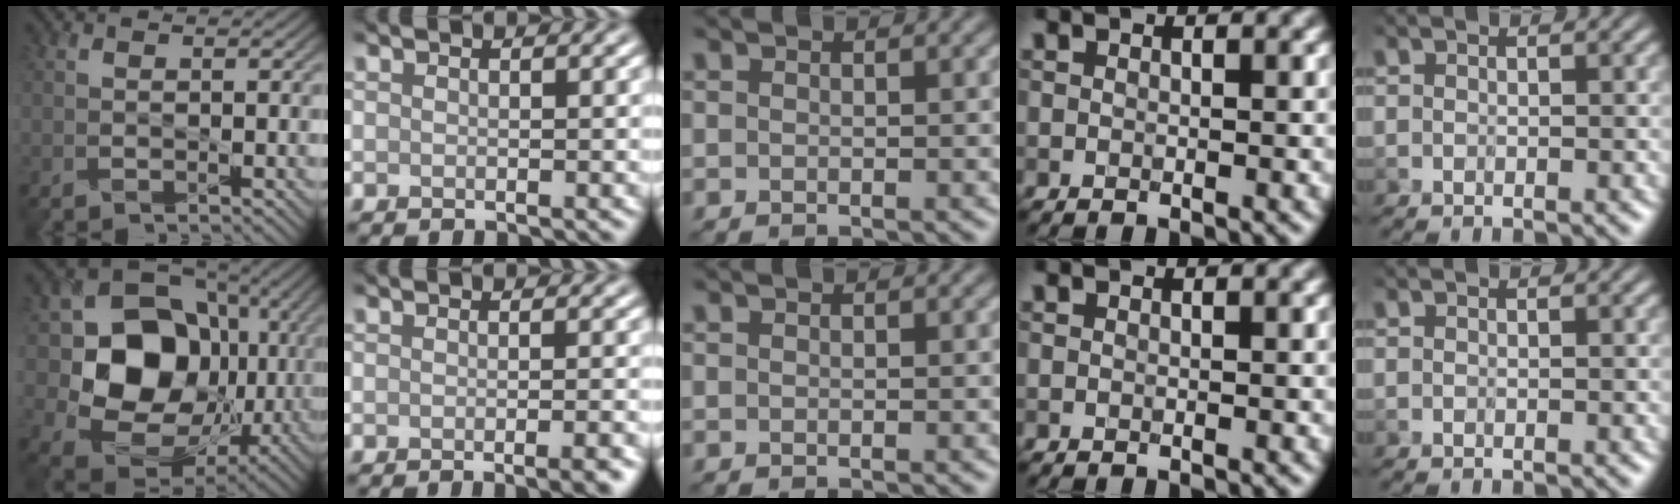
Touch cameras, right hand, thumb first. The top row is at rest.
{"thumb": {"total": 15.6, "force": [0.2, 12.8, 8.9], "torque": [-0.155, -0.028, 0.002]}, "index": {"total": 3.0, "force": [-1.4, 0.9, 2.6], "torque": [-0.015, 0.002, -0.020]}}